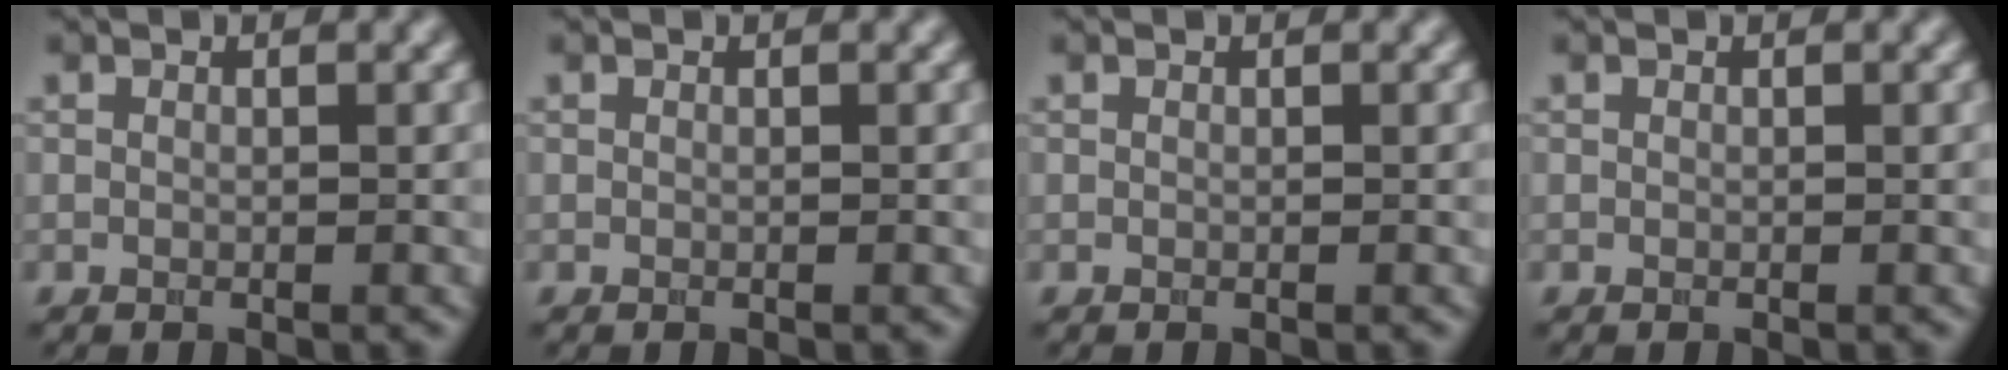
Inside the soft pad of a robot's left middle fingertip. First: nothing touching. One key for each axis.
{"total": 0.0}
{"total": 0.0}
{"total": 0.0}